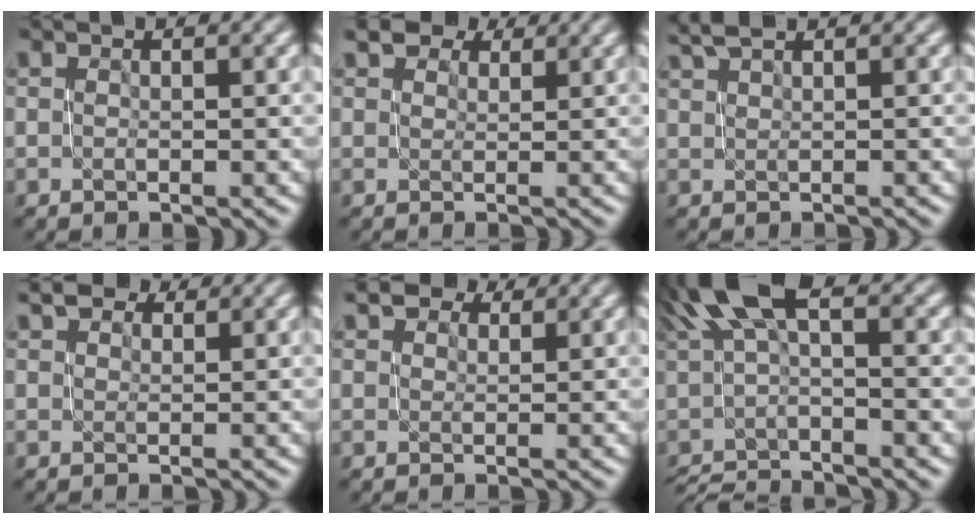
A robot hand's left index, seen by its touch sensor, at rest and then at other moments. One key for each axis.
{"total": 4.0, "fx": 3.4, "fy": 1.6, "fz": 1.5, "tx": -0.027, "ty": 0.012, "tz": 0.037}
{"total": 2.2, "fx": 2.0, "fy": 0.1, "fz": 0.9, "tx": -0.010, "ty": 0.006, "tz": 0.036}
{"total": 3.2, "fx": 2.8, "fy": 1.1, "fz": 1.1, "tx": -0.021, "ty": 0.010, "tz": 0.030}
{"total": 3.6, "fx": 3.0, "fy": 1.4, "fz": 1.4, "tx": -0.024, "ty": 0.012, "tz": 0.032}
{"total": 5.9, "fx": -0.1, "fy": 1.7, "fz": 5.7, "tx": -0.095, "ty": 0.009, "tz": -0.008}